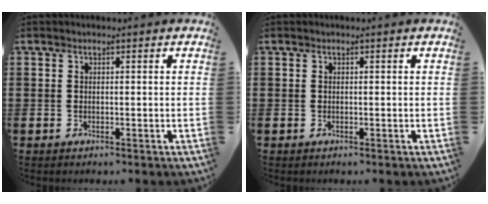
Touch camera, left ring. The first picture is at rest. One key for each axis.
{"total": 0.0}